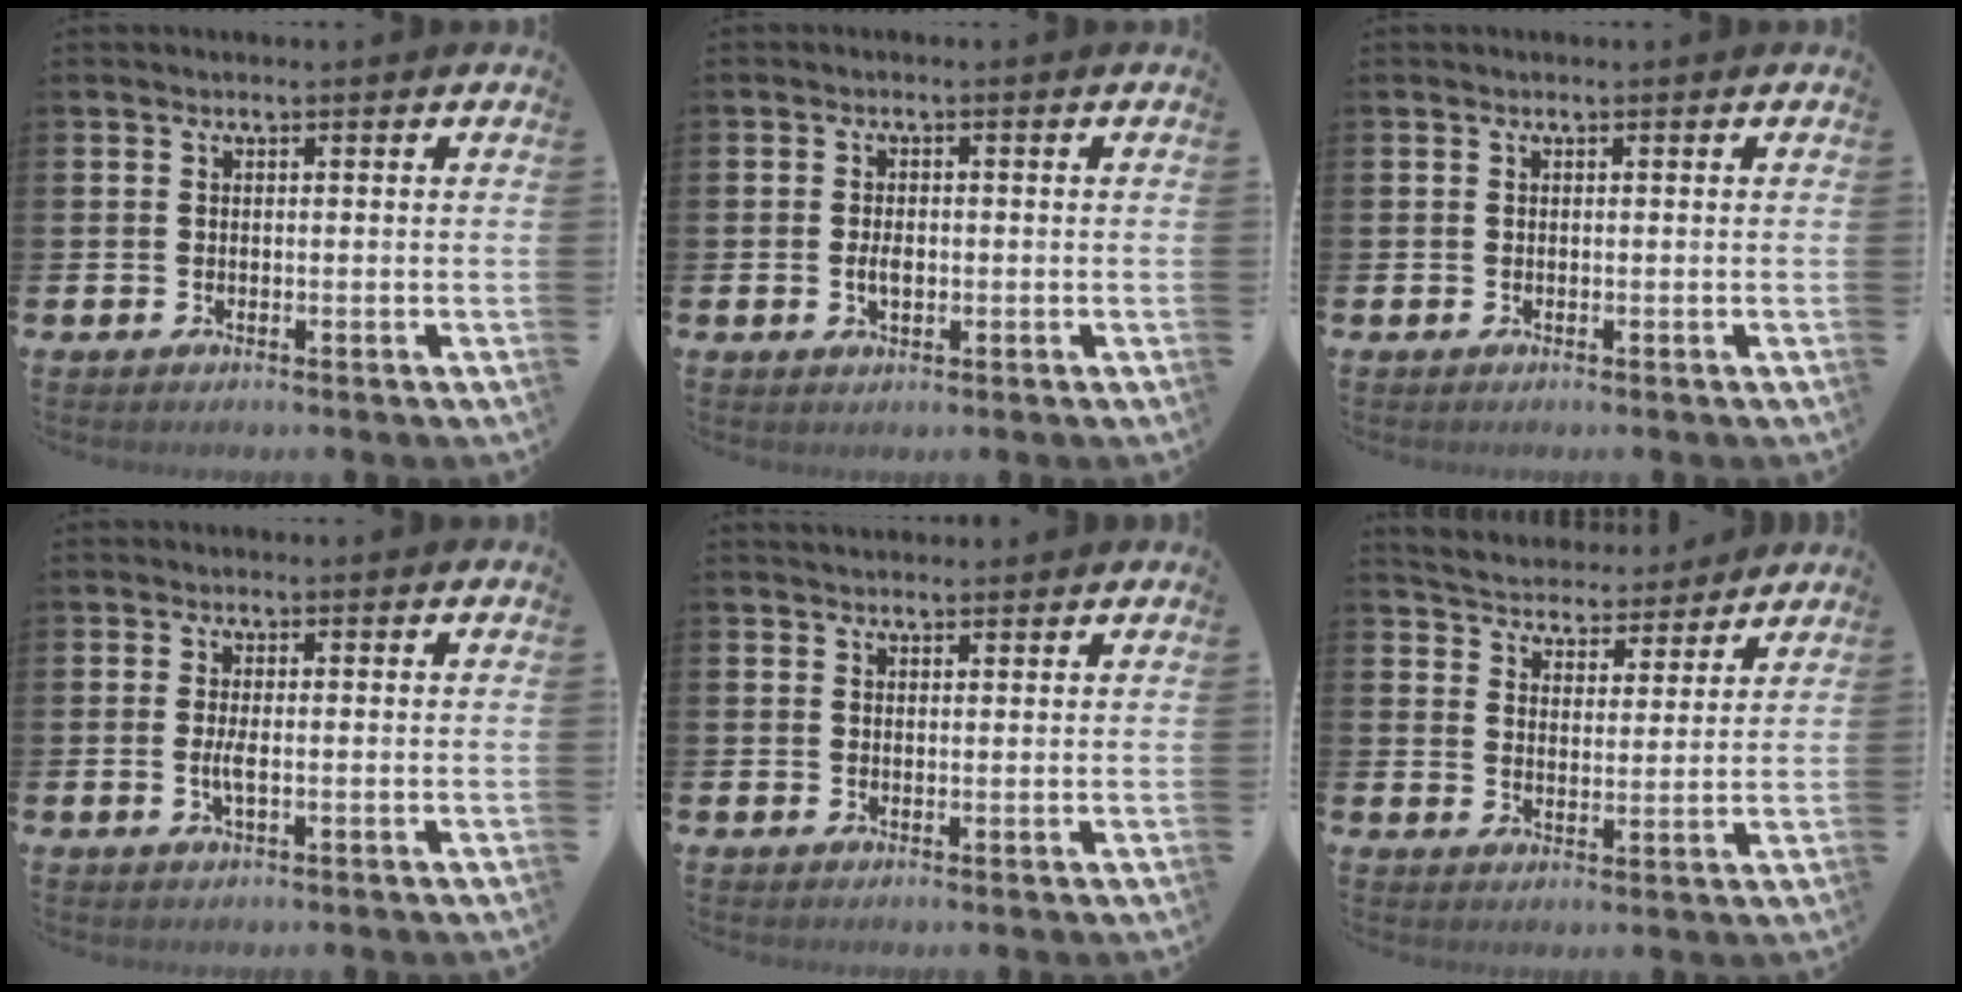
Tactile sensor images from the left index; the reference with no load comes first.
{"total": 2.1, "force": [-0.2, 1.2, 1.8], "torque": [-0.021, -0.002, -0.008]}
{"total": 0.0}
{"total": 1.8, "force": [-0.2, 0.3, 1.8], "torque": [-0.037, 0.000, -0.003]}
{"total": 1.9, "force": [1.8, 0.6, 0.2], "torque": [0.001, -0.001, 0.032]}
{"total": 5.0, "force": [4.9, 1.1, -0.4], "torque": [-0.025, -0.035, 0.086]}